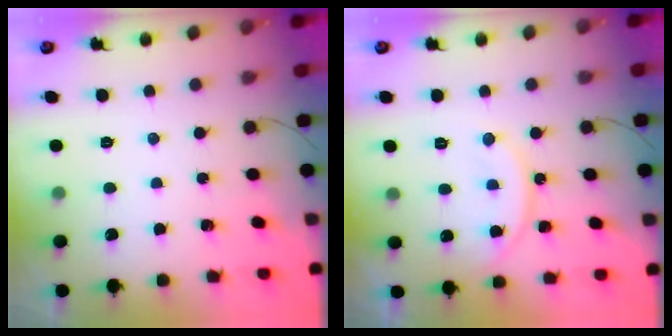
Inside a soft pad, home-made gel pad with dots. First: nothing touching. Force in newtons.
{"total": 12.0, "press": 11.9, "slide": 1.0}